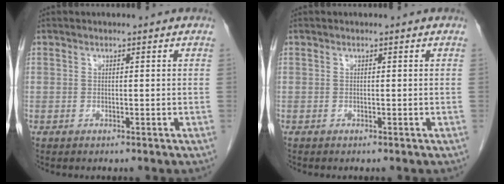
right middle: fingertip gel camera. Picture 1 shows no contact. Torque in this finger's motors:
{"motor_torque": [-0.12, -0.09, -0.08, -0.01]}